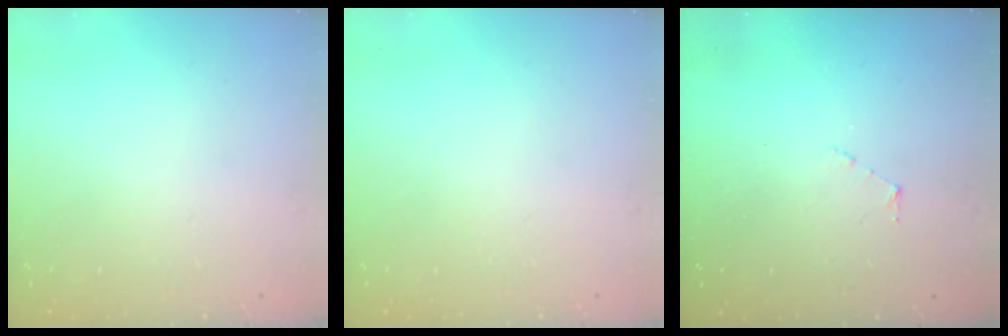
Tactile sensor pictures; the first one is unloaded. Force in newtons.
{"total": 0.0}
{"total": 2.9, "press": 2.9, "slide": 0.3}